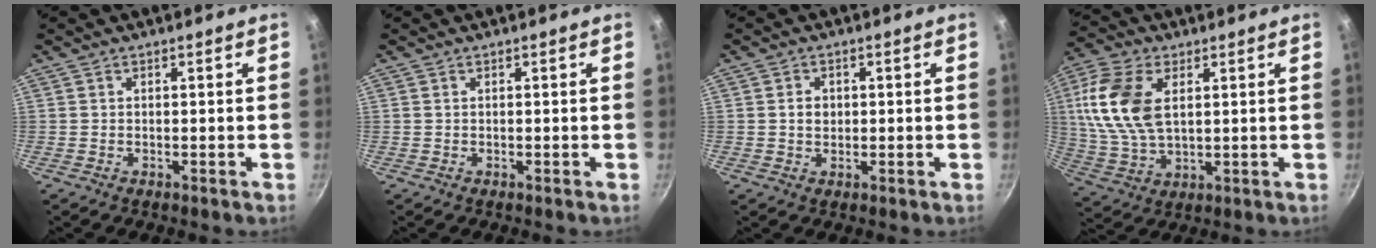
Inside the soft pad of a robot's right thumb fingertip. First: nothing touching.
{"total": 0.0}
{"total": 2.7, "force": [0.3, 2.2, 1.6], "torque": [-0.015, 0.002, 0.003]}
{"total": 14.9, "force": [3.6, 8.7, 11.6], "torque": [-0.226, -0.006, 0.072]}